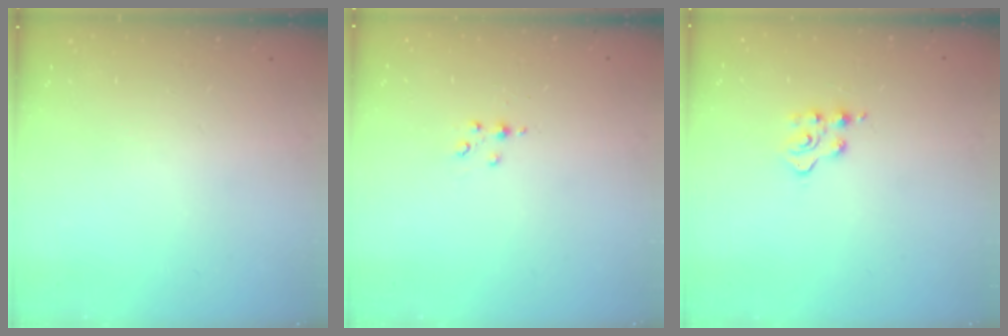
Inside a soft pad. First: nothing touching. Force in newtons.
{"total": 2.9, "press": 2.9, "slide": 0.4}
{"total": 3.9, "press": 3.8, "slide": 0.5}